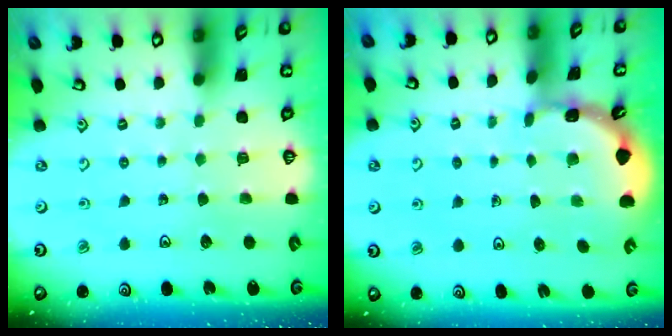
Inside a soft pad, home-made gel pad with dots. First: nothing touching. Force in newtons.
{"total": 1.7, "press": 1.7, "slide": 0.1}